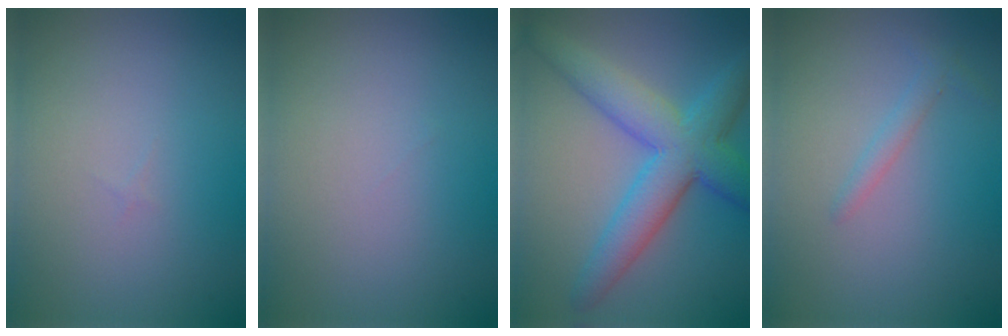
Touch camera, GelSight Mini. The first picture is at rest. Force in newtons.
{"total": 0.0}
{"total": 7.2, "press": 7.2, "slide": 0.1}
{"total": 1.2, "press": 1.2, "slide": 0.1}